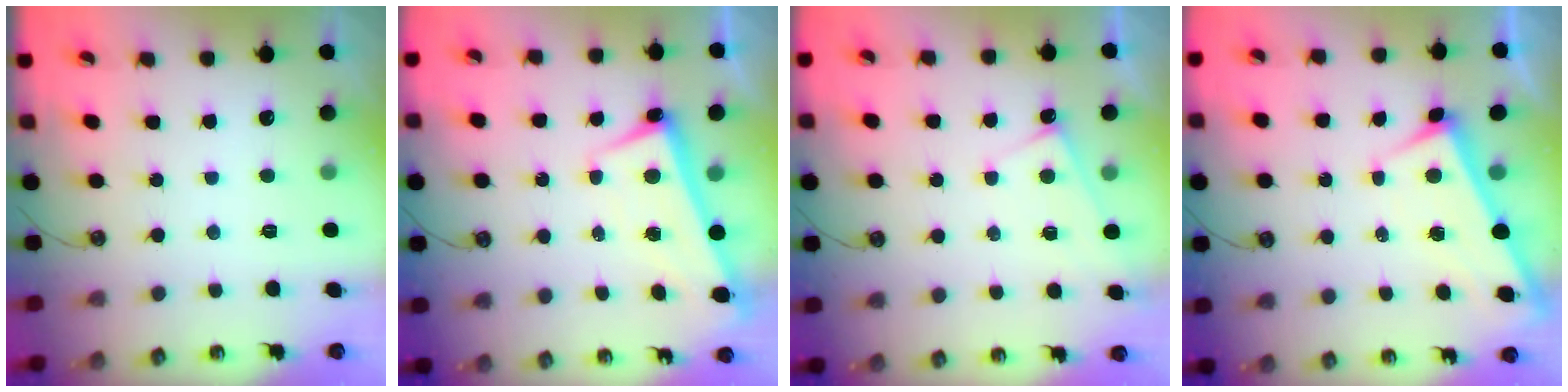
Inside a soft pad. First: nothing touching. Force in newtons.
{"total": 2.4, "press": 2.3, "slide": 0.7}
{"total": 1.3, "press": 1.3, "slide": 0.3}
{"total": 2.4, "press": 2.4, "slide": 0.2}